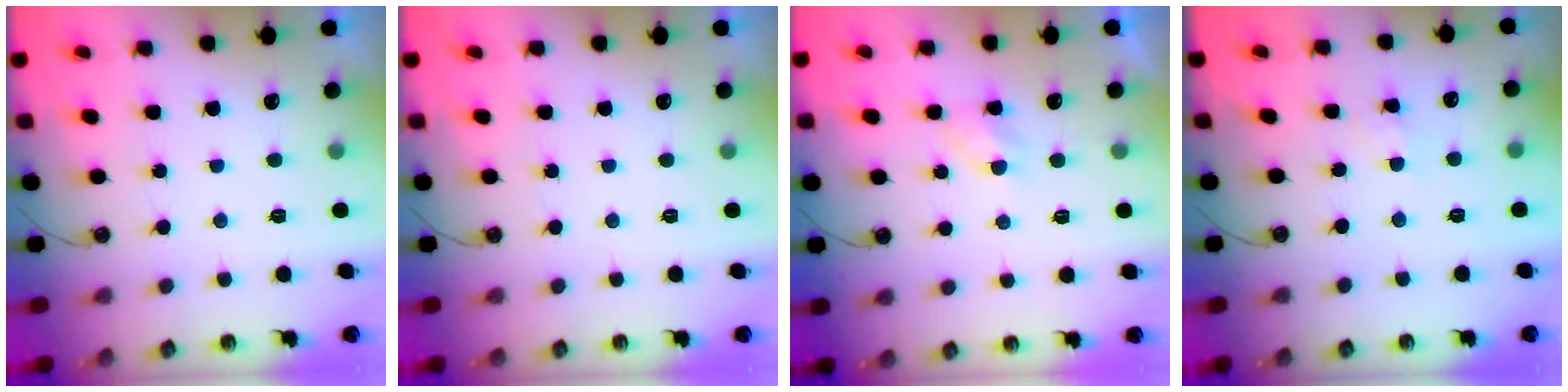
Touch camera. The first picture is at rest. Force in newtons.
{"total": 0.0}
{"total": 3.4, "press": 3.4, "slide": 0.4}
{"total": 2.1, "press": 2.1, "slide": 0.3}